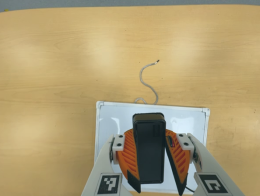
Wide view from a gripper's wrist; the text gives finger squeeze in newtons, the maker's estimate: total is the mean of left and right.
{"total": 9.9, "left": 10.0, "right": 9.8}